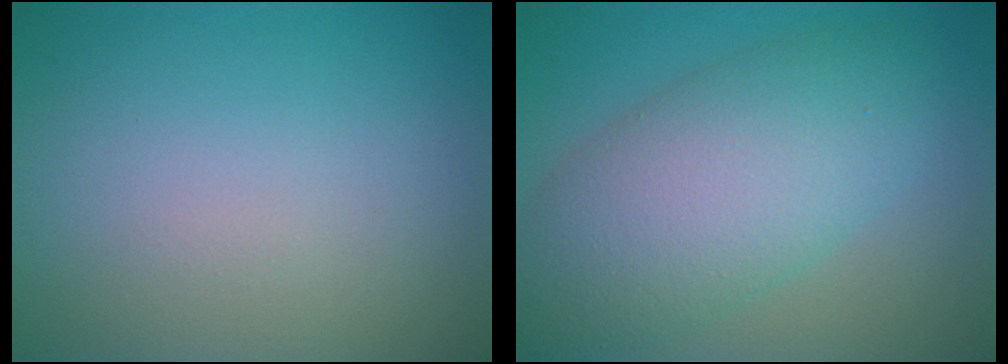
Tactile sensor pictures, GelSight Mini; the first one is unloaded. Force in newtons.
{"total": 8.2, "press": 8.2, "slide": 0.4}